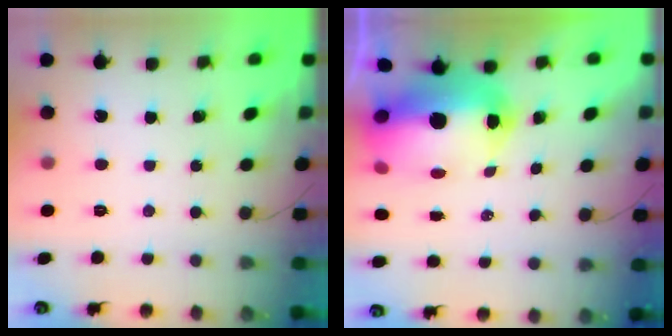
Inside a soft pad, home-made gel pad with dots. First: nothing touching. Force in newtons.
{"total": 16.0, "press": 15.7, "slide": 2.9}